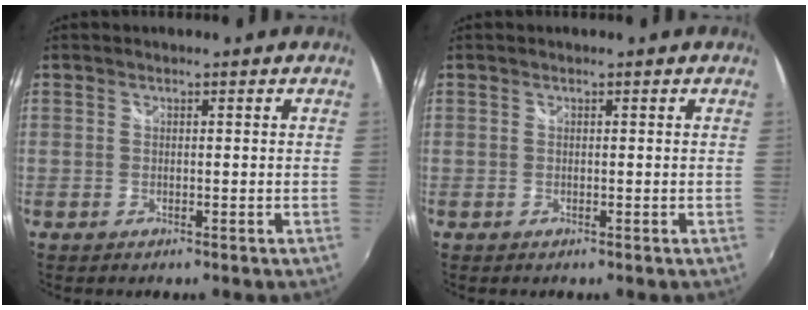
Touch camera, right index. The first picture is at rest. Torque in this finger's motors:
{"motor_torque": [-0.03, -0.03, 0.06, 0.00]}